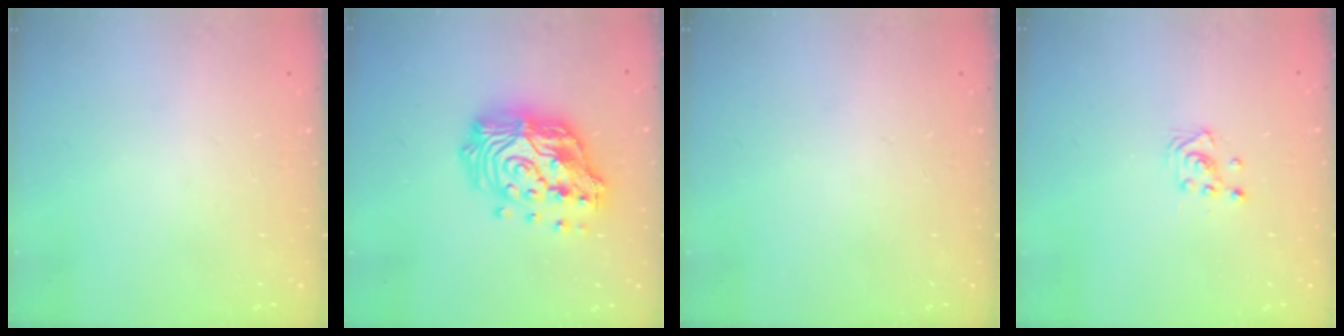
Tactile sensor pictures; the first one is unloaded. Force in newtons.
{"total": 20.2, "press": 20.1, "slide": 2.1}
{"total": 0.0}
{"total": 2.9, "press": 2.8, "slide": 0.3}